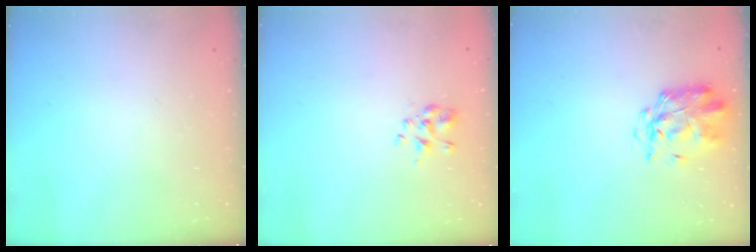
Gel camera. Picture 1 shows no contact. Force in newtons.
{"total": 2.3, "press": 2.2, "slide": 0.8}
{"total": 2.9, "press": 2.8, "slide": 0.7}